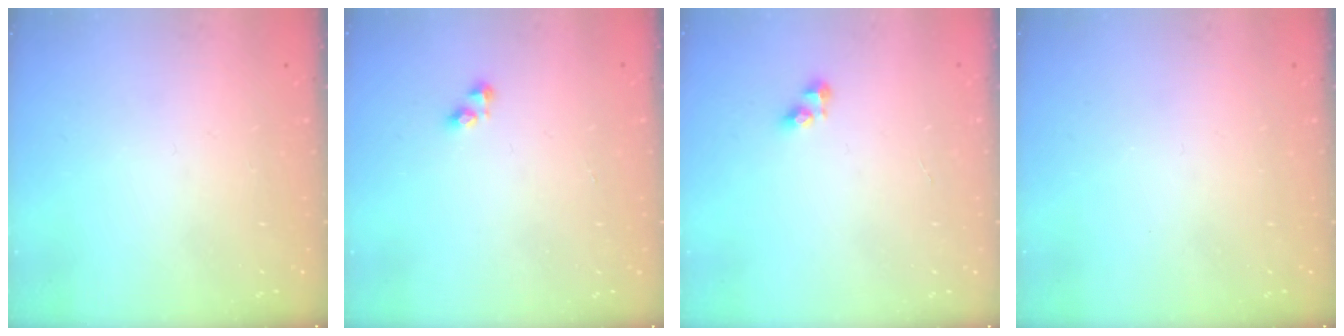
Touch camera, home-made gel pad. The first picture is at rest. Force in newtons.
{"total": 2.0, "press": 2.0, "slide": 0.5}
{"total": 3.3, "press": 3.3, "slide": 0.3}
{"total": 0.0}